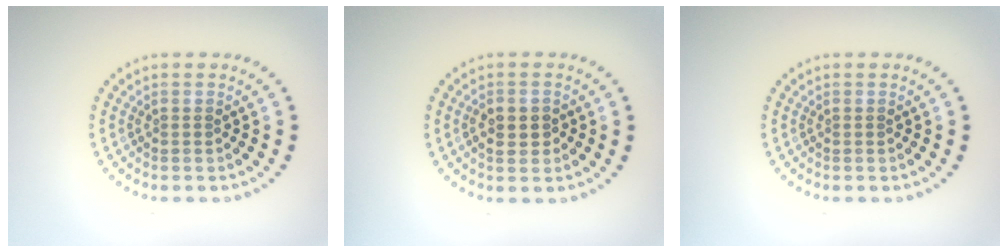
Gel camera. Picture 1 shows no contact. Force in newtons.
{"total": 2.0, "press": 2.0, "slide": 0.2}
{"total": 0.0}